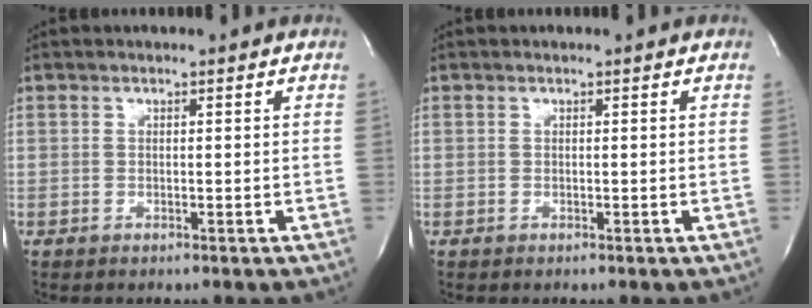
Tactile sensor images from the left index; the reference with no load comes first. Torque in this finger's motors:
{"motor_torque": [0.00, 0.00, 0.02, -0.01]}